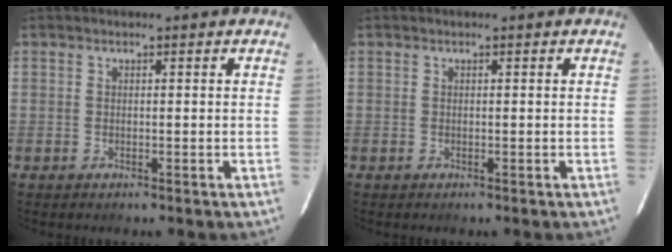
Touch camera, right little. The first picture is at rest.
{"total": 0.0}